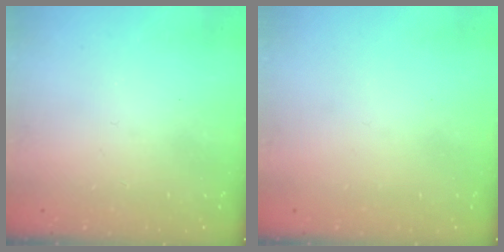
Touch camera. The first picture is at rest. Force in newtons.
{"total": 0.0}